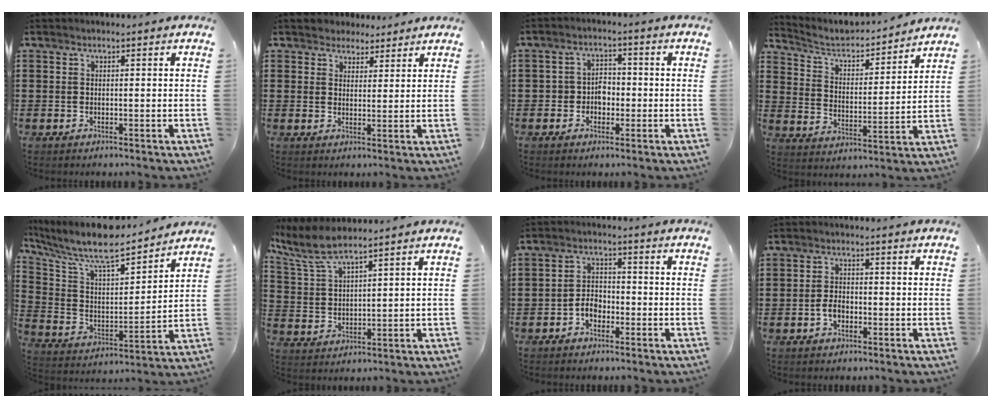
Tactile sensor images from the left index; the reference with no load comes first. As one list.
[{"total": 3.3, "force": [2.7, 1.9, -0.1], "torque": [-0.012, 0.007, 0.052]}, {"total": 3.2, "force": [-1.0, 2.7, 1.5], "torque": [-0.037, 0.007, -0.025]}, {"total": 4.5, "force": [4.1, 1.2, 1.5], "torque": [-0.052, -0.032, 0.062]}, {"total": 10.0, "force": [8.5, 2.1, 4.8], "torque": [-0.130, -0.055, 0.146]}, {"total": 6.3, "force": [5.2, 1.1, 3.3], "torque": [-0.084, -0.014, 0.095]}, {"total": 3.2, "force": [-1.8, 2.1, 1.6], "torque": [-0.034, 0.006, -0.037]}, {"total": 2.5, "force": [-0.9, 1.5, 1.9], "torque": [-0.045, 0.001, -0.019]}]